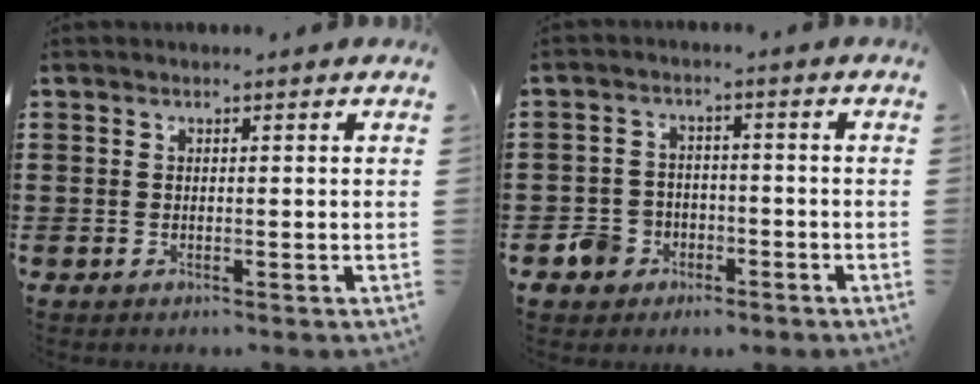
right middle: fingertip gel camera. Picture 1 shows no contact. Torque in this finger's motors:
{"motor_torque": [0.08, -0.05, 0.04, 0.02]}